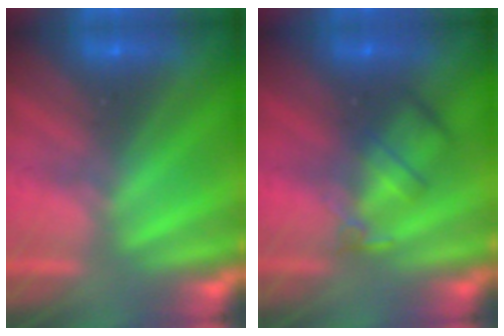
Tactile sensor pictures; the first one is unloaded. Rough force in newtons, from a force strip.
{"total": 2.4}